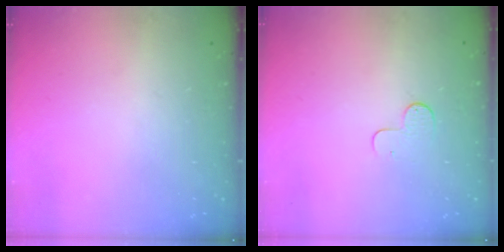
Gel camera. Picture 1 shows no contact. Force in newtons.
{"total": 5.6, "press": 5.6, "slide": 0.5}